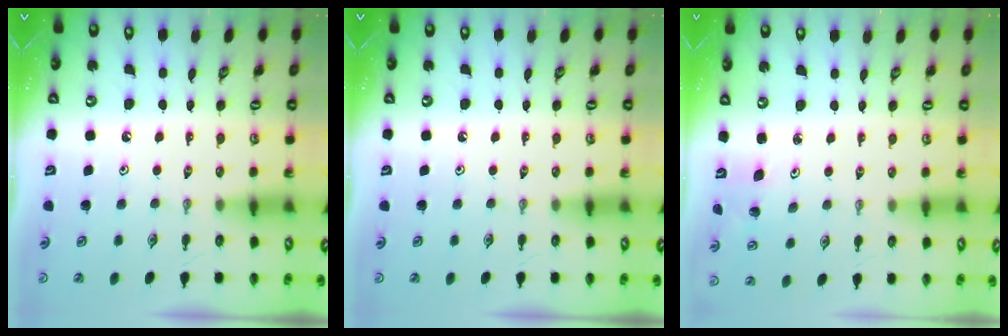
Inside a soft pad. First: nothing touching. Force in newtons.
{"total": 0.0}
{"total": 2.1, "press": 2.1, "slide": 0.2}